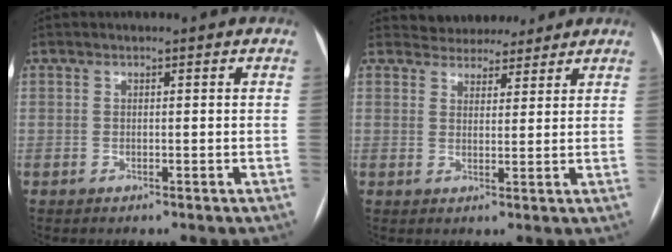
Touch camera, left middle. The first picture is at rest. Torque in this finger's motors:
{"motor_torque": [0.02, -0.09, -0.01, -0.01]}